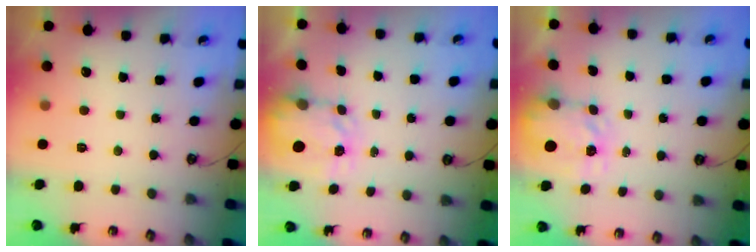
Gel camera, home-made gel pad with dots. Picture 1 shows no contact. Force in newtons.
{"total": 3.6, "press": 3.6, "slide": 0.6}
{"total": 3.7, "press": 3.7, "slide": 0.5}